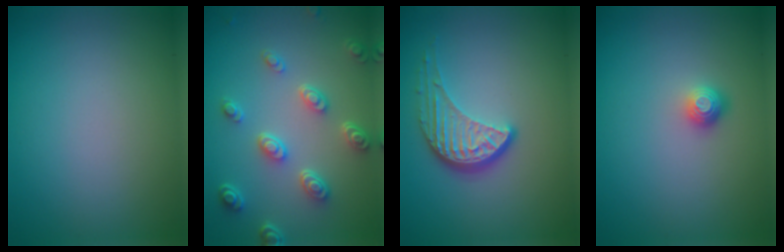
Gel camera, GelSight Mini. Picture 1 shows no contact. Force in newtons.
{"total": 4.5, "press": 3.5, "slide": 2.9}
{"total": 4.0, "press": 3.0, "slide": 2.7}
{"total": 1.2, "press": 1.0, "slide": 0.7}